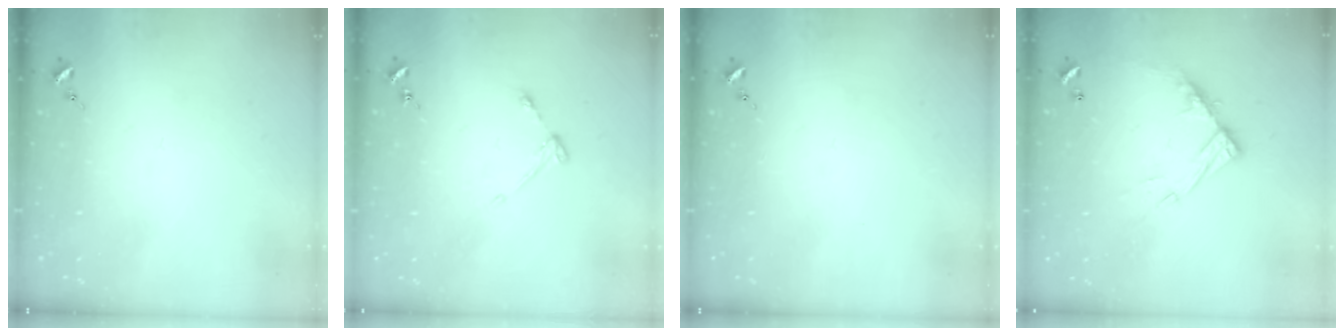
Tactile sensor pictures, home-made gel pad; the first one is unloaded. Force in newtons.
{"total": 3.6, "press": 3.6, "slide": 0.5}
{"total": 0.0}
{"total": 12.8, "press": 12.8, "slide": 1.0}